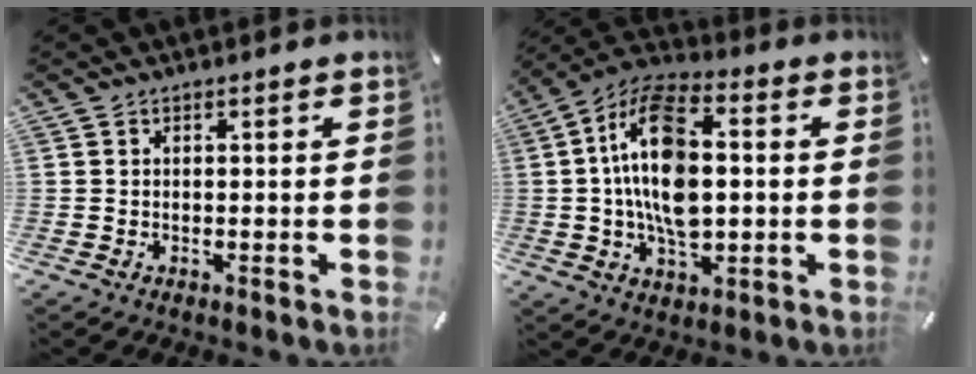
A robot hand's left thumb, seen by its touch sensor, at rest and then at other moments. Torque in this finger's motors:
{"motor_torque": [1.03, 0.86, 0.92, 0.20, 0.34]}